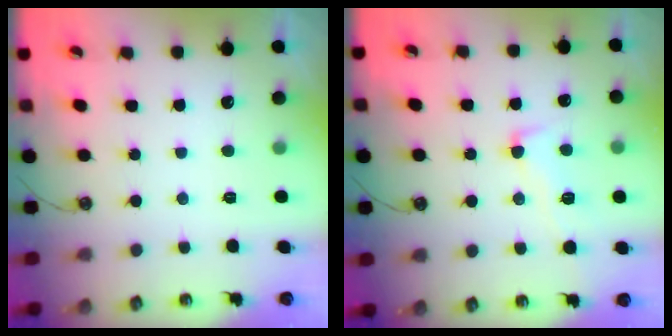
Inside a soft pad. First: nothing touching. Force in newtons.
{"total": 2.5, "press": 2.3, "slide": 1.1}